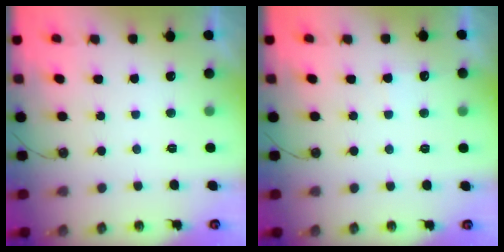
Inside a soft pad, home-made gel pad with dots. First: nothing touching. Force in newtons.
{"total": 3.8, "press": 3.8, "slide": 0.5}